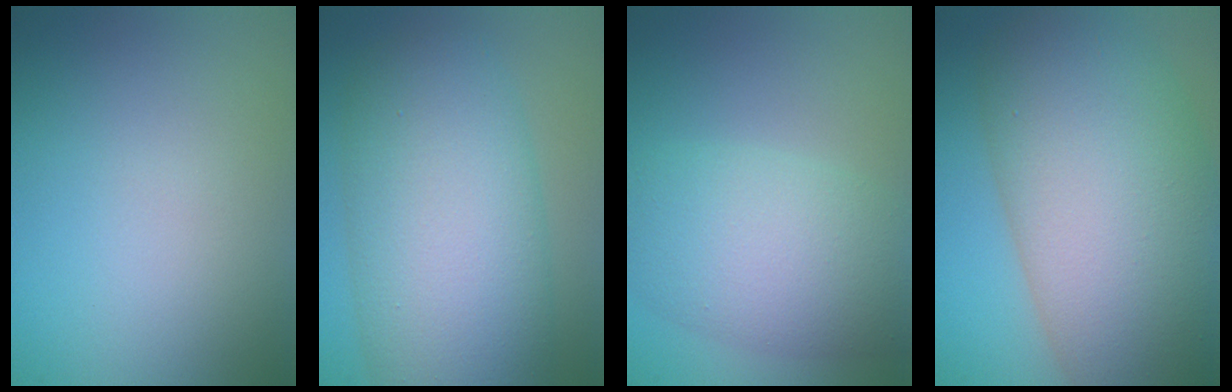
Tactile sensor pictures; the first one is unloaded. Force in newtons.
{"total": 12.0, "press": 12.0, "slide": 0.5}
{"total": 7.3, "press": 7.3, "slide": 0.3}
{"total": 15.7, "press": 15.7, "slide": 0.8}